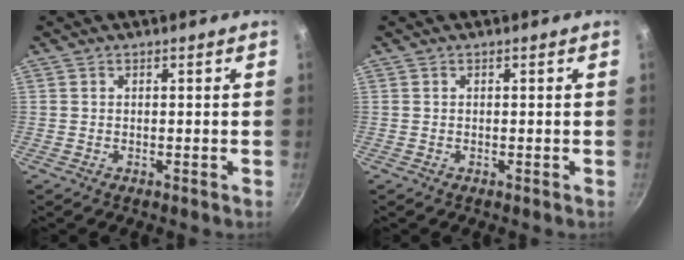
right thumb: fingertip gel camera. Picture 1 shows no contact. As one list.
[{"total": 0.0}]